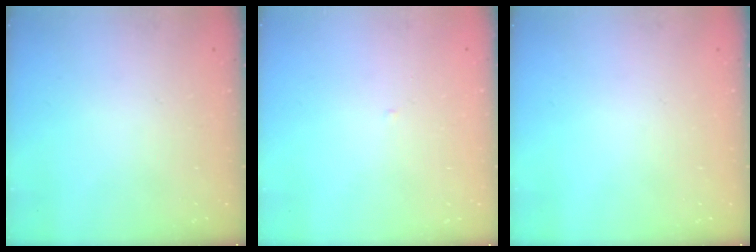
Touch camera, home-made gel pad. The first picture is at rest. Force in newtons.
{"total": 1.6, "press": 1.6, "slide": 0.3}
{"total": 0.0}